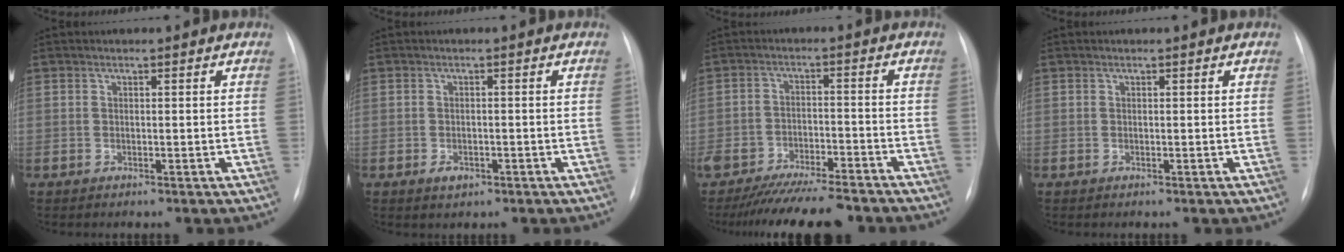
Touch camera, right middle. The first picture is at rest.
{"total": 2.0, "force": [-1.0, 1.3, 1.1], "torque": [-0.016, 0.002, -0.008]}
{"total": 13.6, "force": [-11.8, 2.5, 6.1], "torque": [-0.090, -0.011, -0.177]}
{"total": 0.0}